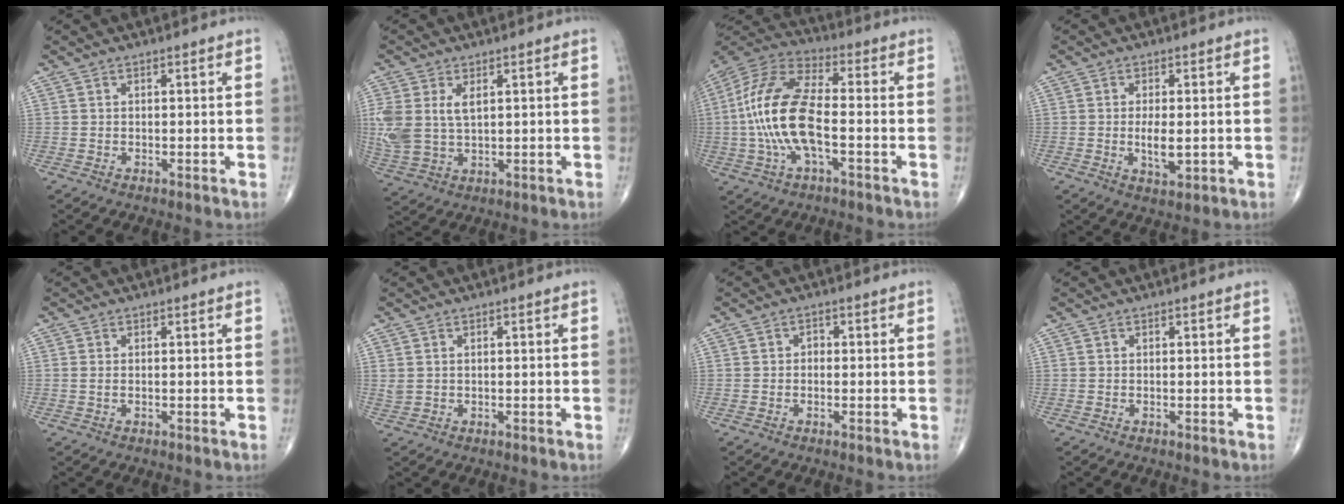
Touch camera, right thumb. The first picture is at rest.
{"total": 9.3, "force": [2.1, 5.5, 7.2], "torque": [-0.171, 0.002, 0.054]}
{"total": 16.7, "force": [-2.3, 6.8, 15.1], "torque": [-0.326, 0.033, -0.047]}
{"total": 4.5, "force": [-0.4, 1.8, 4.1], "torque": [-0.074, -0.009, -0.006]}
{"total": 0.5, "force": [0.0, 0.2, 0.5], "torque": [-0.014, -0.002, 0.001]}
{"total": 1.4, "force": [0.4, 1.1, 0.8], "torque": [-0.019, 0.001, 0.012]}
{"total": 0.0}
{"total": 0.0}